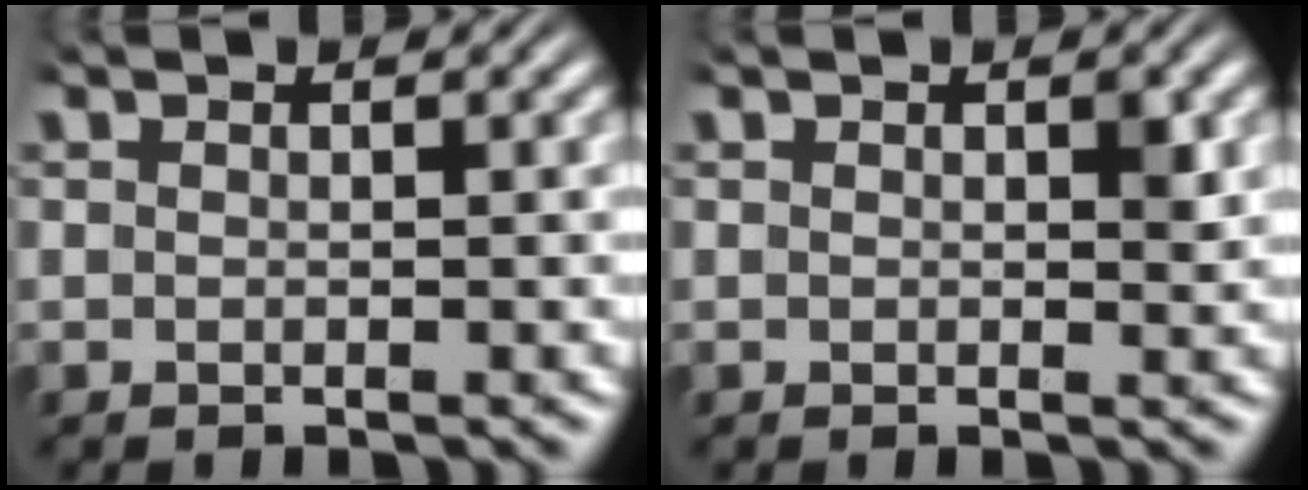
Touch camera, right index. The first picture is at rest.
{"total": 0.7, "force": [0.3, 0.3, 0.6], "torque": [-0.004, -0.002, 0.004]}